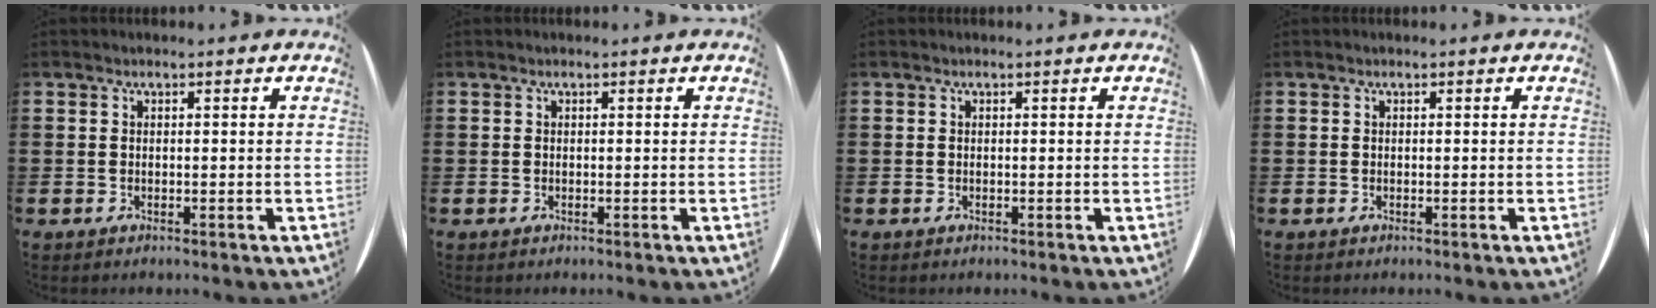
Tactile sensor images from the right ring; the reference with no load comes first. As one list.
[{"total": 0.0}, {"total": 0.0}, {"total": 0.0}]